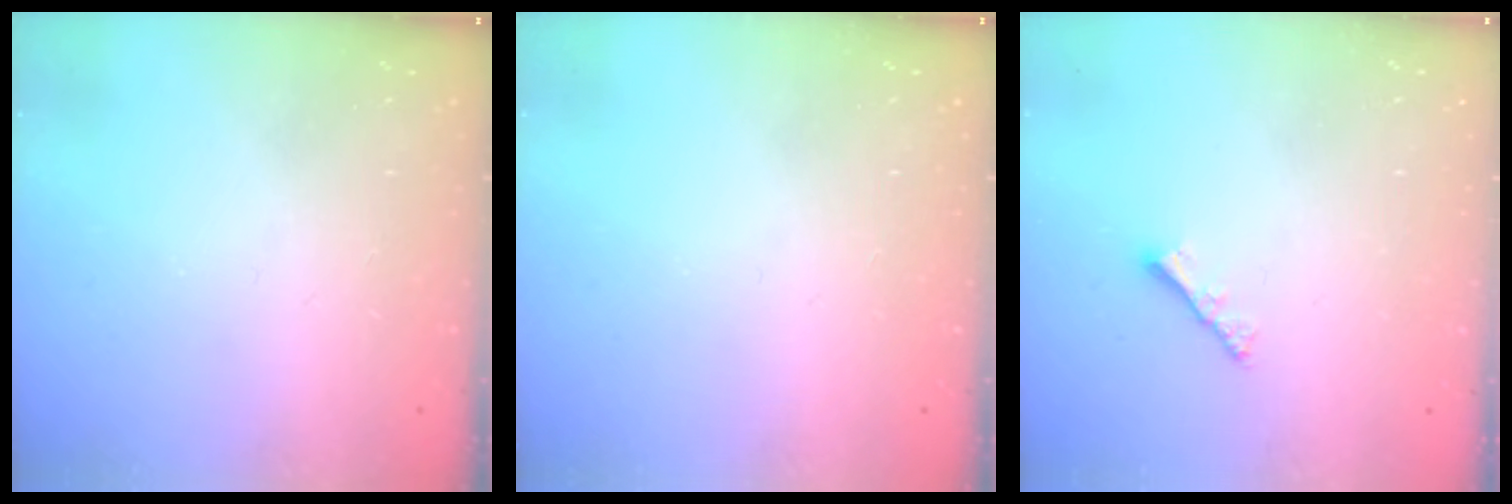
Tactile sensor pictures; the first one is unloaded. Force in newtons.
{"total": 0.0}
{"total": 2.4, "press": 2.4, "slide": 0.6}